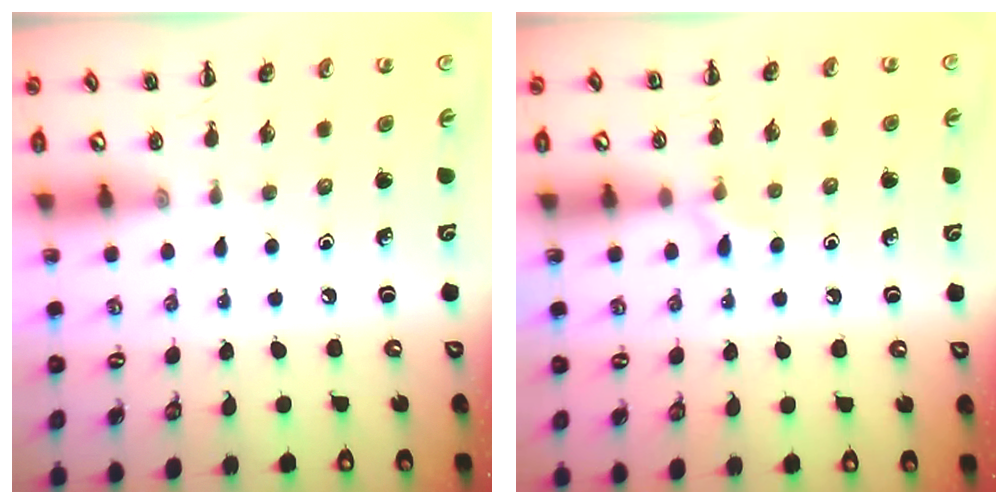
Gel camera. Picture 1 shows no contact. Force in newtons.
{"total": 5.5, "press": 5.2, "slide": 1.9}